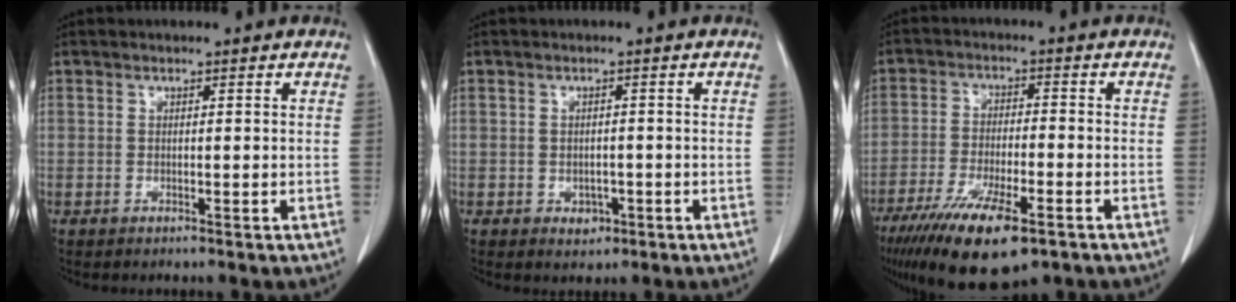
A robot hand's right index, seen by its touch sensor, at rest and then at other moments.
{"total": 2.1, "force": [-0.8, 1.6, 1.0], "torque": [-0.009, 0.004, -0.001]}
{"total": 13.8, "force": [-8.8, 3.3, 10.2], "torque": [-0.183, -0.032, -0.145]}